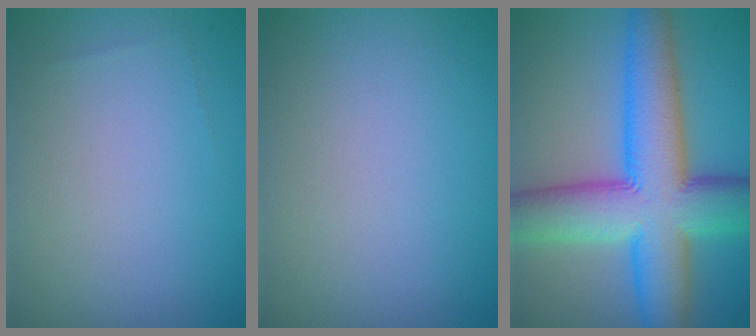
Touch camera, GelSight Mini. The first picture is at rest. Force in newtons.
{"total": 0.0}
{"total": 12.0, "press": 12.0, "slide": 0.3}